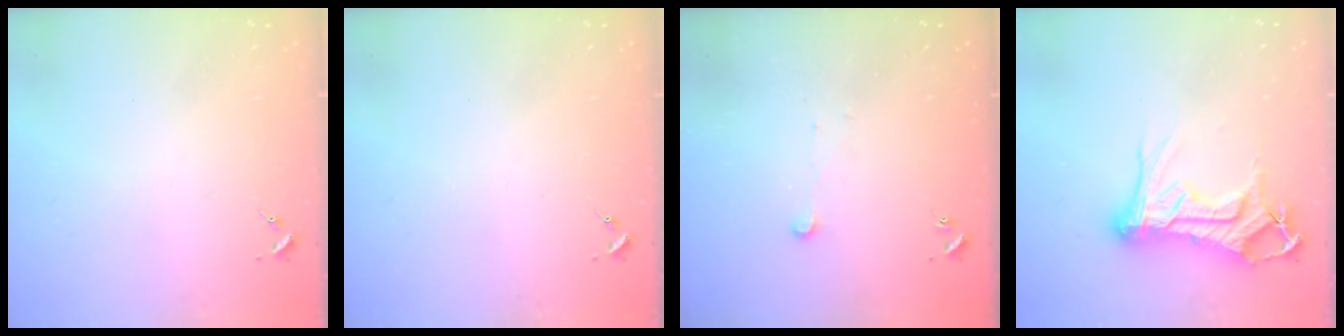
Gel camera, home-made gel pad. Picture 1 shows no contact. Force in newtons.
{"total": 0.0}
{"total": 3.6, "press": 3.6, "slide": 0.3}
{"total": 22.3, "press": 22.2, "slide": 2.1}